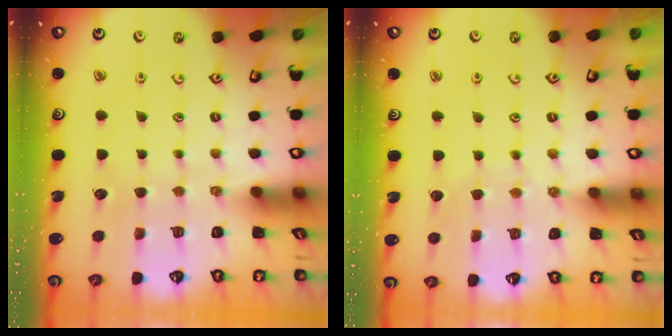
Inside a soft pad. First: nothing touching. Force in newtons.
{"total": 5.2, "press": 5.2, "slide": 0.4}